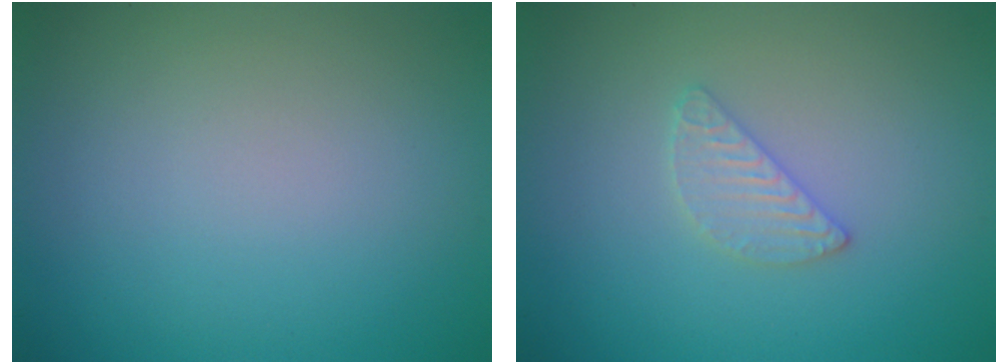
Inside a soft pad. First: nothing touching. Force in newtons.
{"total": 1.9, "press": 1.8, "slide": 0.2}